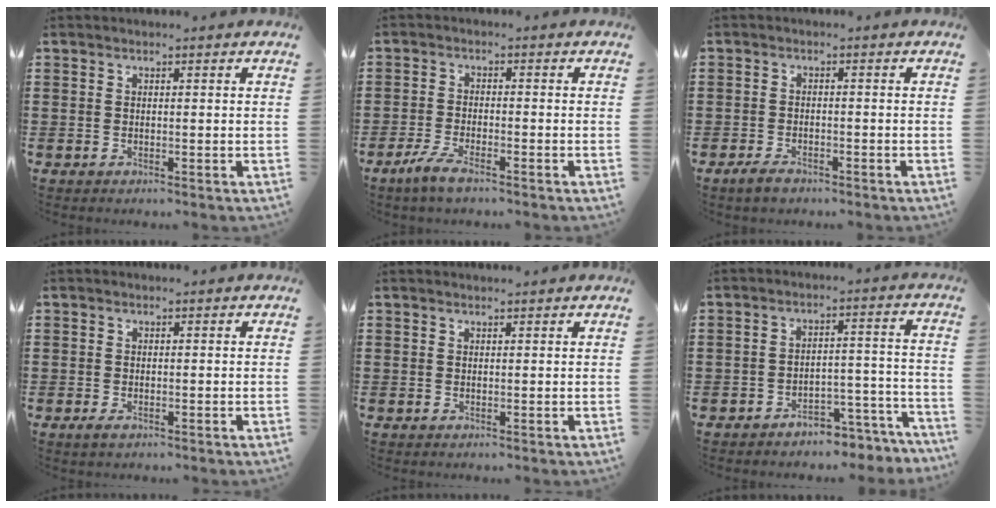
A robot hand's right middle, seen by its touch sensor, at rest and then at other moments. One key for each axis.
{"total": 4.0, "fx": -3.0, "fy": 0.8, "fz": 2.5, "tx": -0.061, "ty": -0.004, "tz": -0.061}
{"total": 2.2, "fx": -1.8, "fy": 1.0, "fz": 0.8, "tx": -0.023, "ty": 0.000, "tz": -0.038}
{"total": 0.9, "fx": -0.6, "fy": 0.6, "fz": 0.4, "tx": -0.009, "ty": -0.002, "tz": -0.013}
{"total": 0.0}
{"total": 4.8, "fx": -4.7, "fy": 0.6, "fz": 0.6, "tx": -0.014, "ty": 0.005, "tz": -0.096}